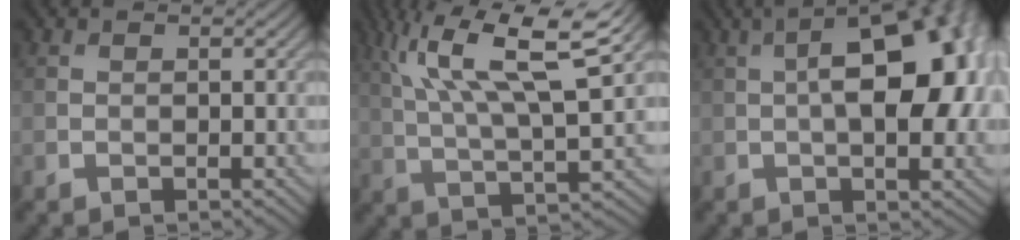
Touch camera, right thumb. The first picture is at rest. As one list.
[{"total": 14.6, "force": [6.4, 4.0, 12.5], "torque": [-0.253, 0.009, 0.119]}, {"total": 16.0, "force": [0.9, 7.8, 13.9], "torque": [-0.168, 0.026, -0.006]}]